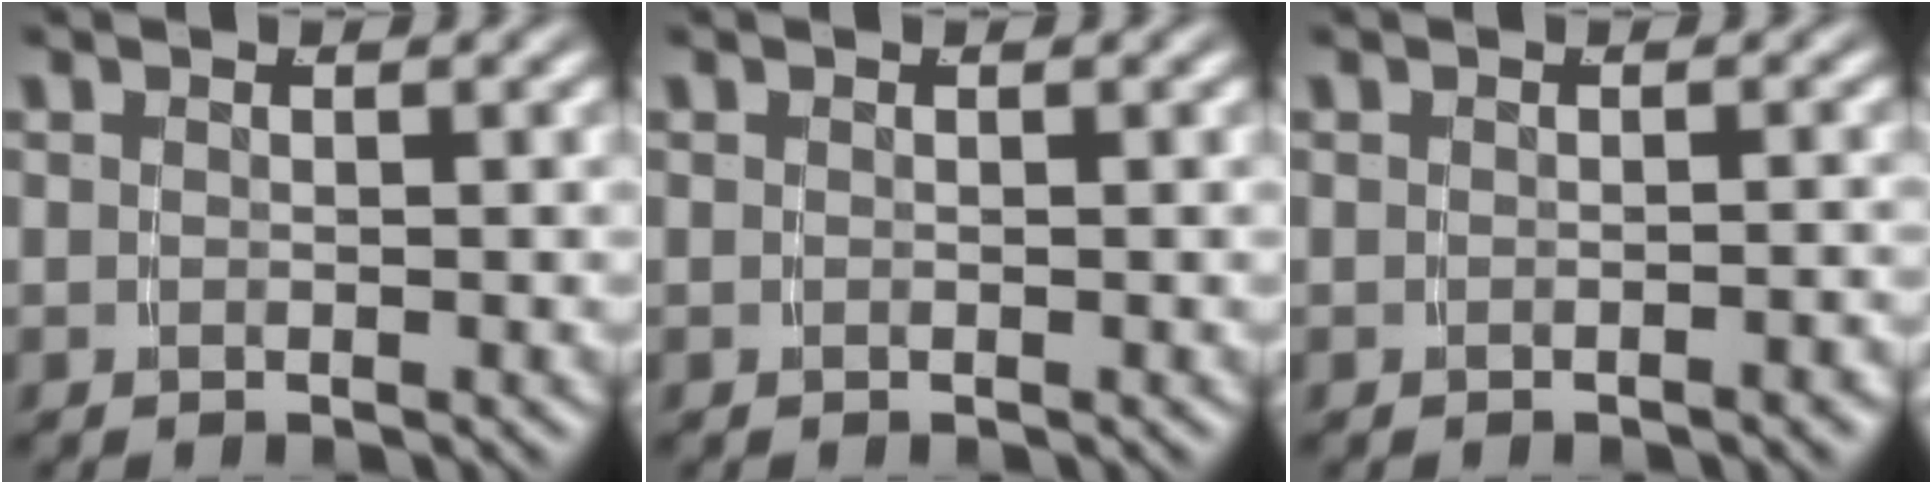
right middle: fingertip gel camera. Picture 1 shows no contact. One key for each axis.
{"total": 0.0}
{"total": 0.8, "fx": -0.8, "fy": 0.0, "fz": 0.4, "tx": -0.004, "ty": 0.009, "tz": -0.016}